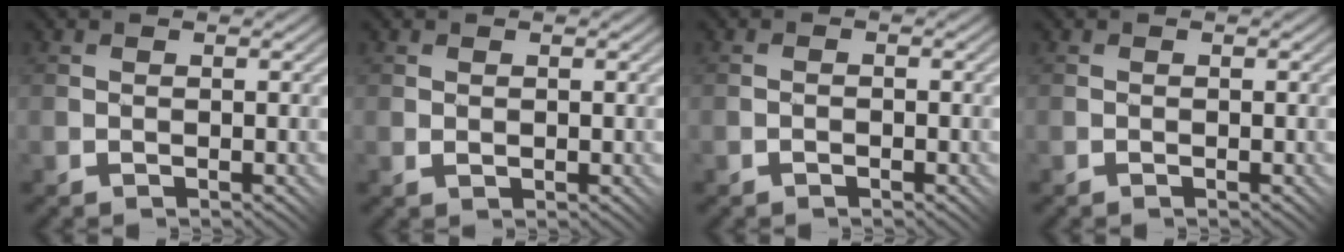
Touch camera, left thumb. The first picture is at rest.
{"total": 0.7, "force": [0.2, 0.4, 0.5], "torque": [-0.008, -0.001, 0.005]}
{"total": 0.7, "force": [-0.5, 0.3, 0.3], "torque": [0.003, 0.007, -0.010]}
{"total": 0.0}